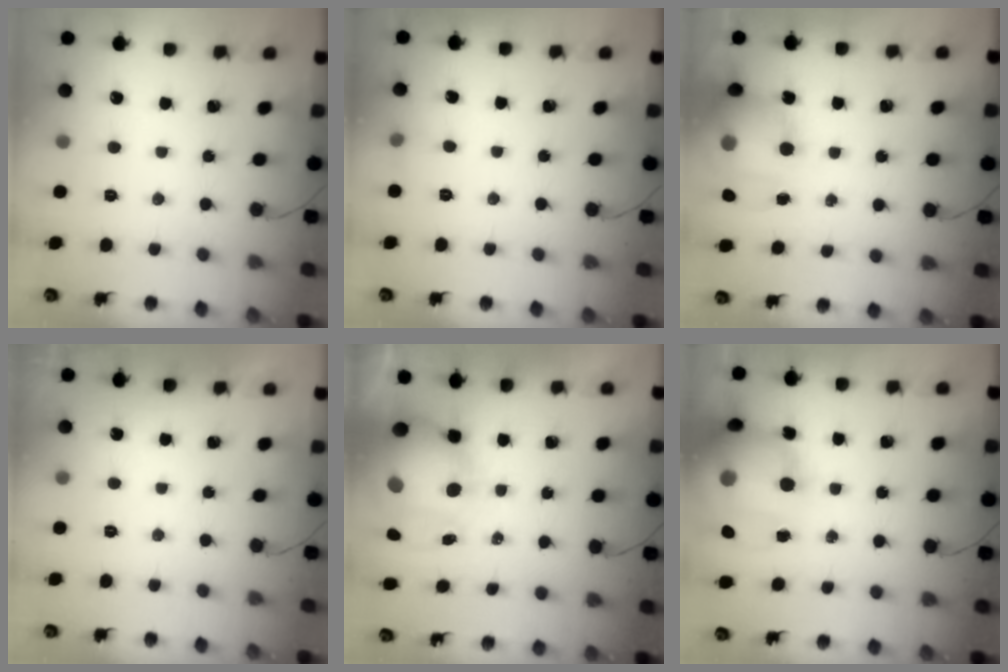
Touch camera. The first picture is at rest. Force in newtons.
{"total": 3.9, "press": 3.5, "slide": 1.6}
{"total": 18.2, "press": 17.9, "slide": 3.3}
{"total": 0.0}
{"total": 15.7, "press": 15.3, "slide": 3.8}
{"total": 24.1, "press": 23.7, "slide": 4.4}